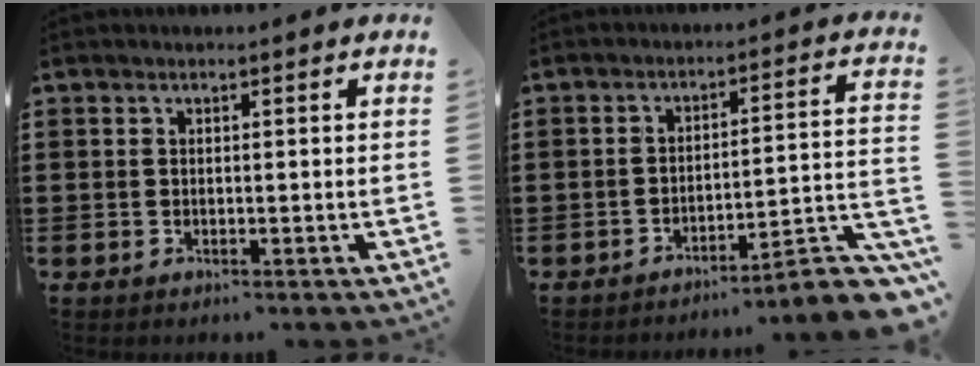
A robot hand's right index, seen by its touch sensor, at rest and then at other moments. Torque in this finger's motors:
{"motor_torque": [1.44, -0.70, 0.42, 0.05]}